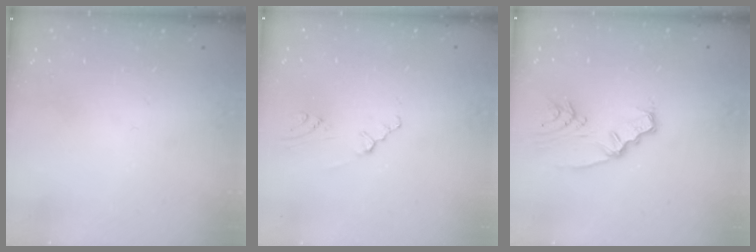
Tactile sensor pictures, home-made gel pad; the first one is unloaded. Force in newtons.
{"total": 1.3, "press": 1.2, "slide": 0.4}
{"total": 5.4, "press": 5.3, "slide": 0.4}